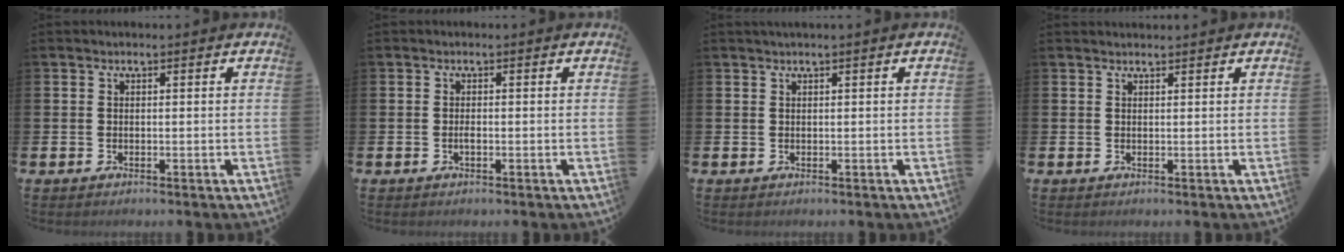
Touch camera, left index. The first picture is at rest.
{"total": 0.7, "force": [-0.3, 0.2, 0.6], "torque": [-0.020, 0.001, -0.003]}
{"total": 0.6, "force": [0.3, -0.1, 0.5], "torque": [-0.015, 0.004, 0.008]}
{"total": 0.8, "force": [0.8, 0.0, 0.0], "torque": [0.012, -0.006, 0.013]}